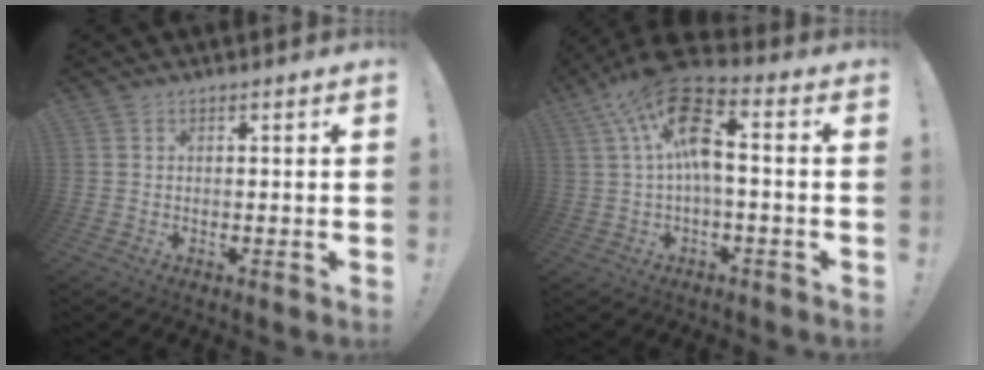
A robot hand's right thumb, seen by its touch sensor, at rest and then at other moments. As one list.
[{"total": 15.3, "force": [3.0, 5.9, 13.8], "torque": [-0.257, -0.002, 0.049]}]